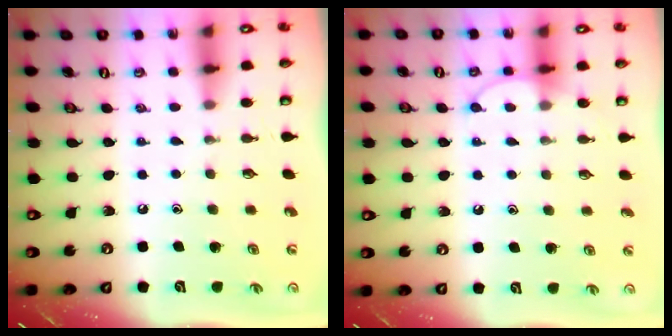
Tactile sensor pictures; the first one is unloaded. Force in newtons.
{"total": 6.0, "press": 6.0, "slide": 0.6}